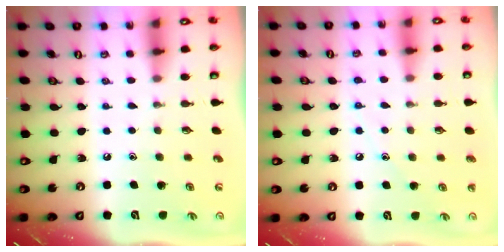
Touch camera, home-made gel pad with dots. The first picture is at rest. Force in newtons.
{"total": 6.4, "press": 6.3, "slide": 0.7}